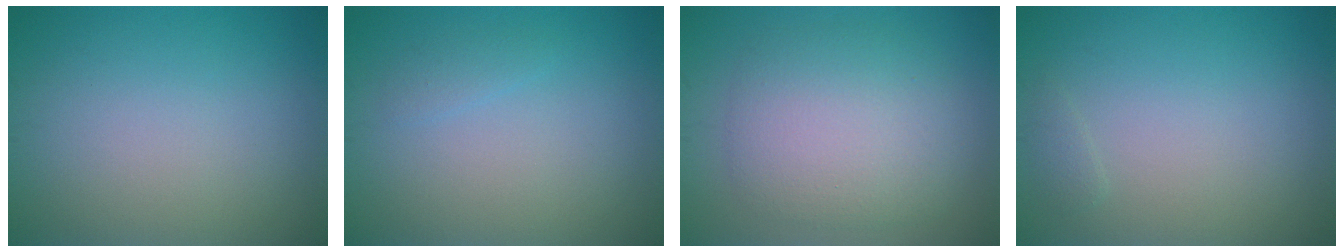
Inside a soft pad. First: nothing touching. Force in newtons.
{"total": 0.8, "press": 0.8, "slide": 0.0}
{"total": 6.0, "press": 6.0, "slide": 0.3}
{"total": 0.6, "press": 0.6, "slide": 0.1}